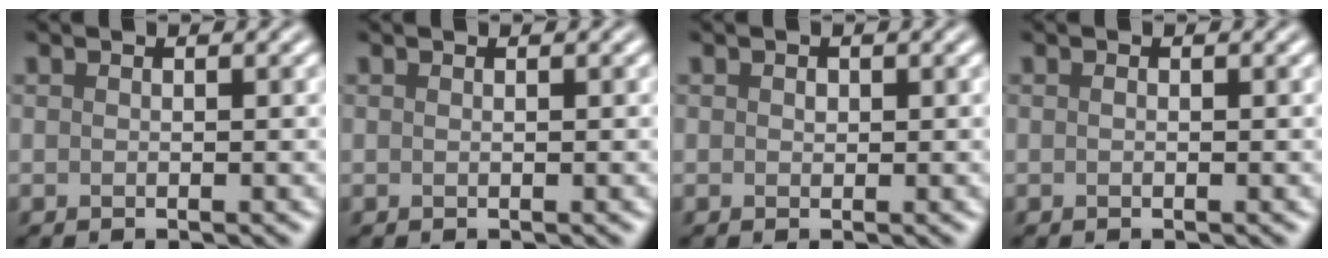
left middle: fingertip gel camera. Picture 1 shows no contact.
{"total": 0.0}
{"total": 0.6, "force": [0.1, 0.5, 0.3], "torque": [-0.006, -0.001, 0.001]}
{"total": 0.0}